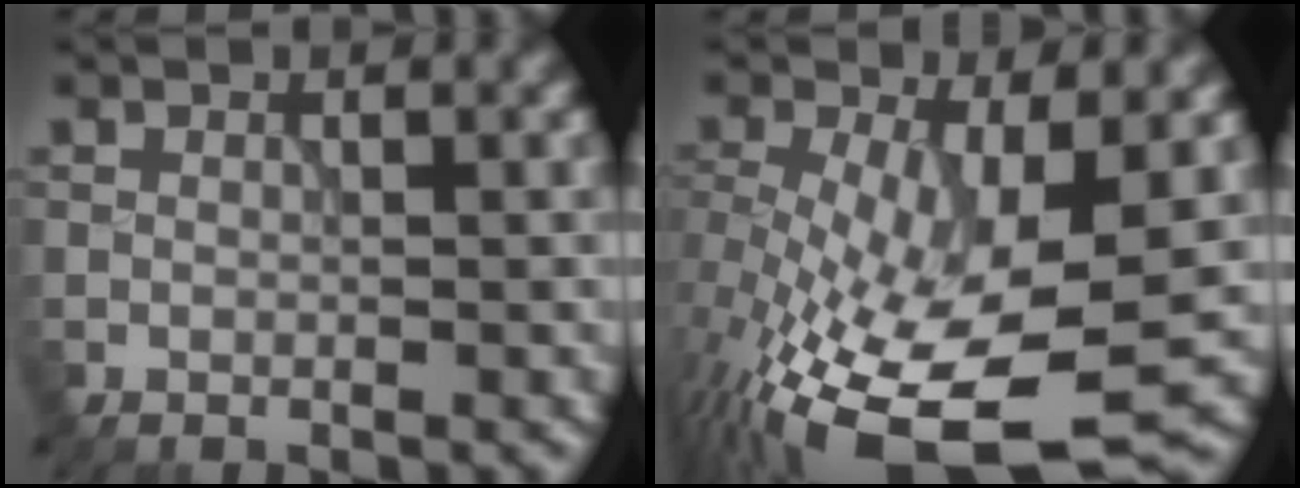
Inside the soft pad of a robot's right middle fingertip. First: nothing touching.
{"total": 13.3, "force": [-4.1, 5.2, 11.5], "torque": [-0.223, -0.039, -0.059]}